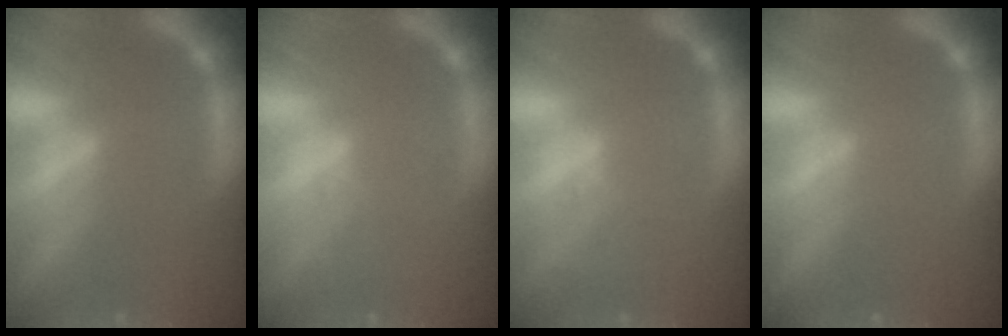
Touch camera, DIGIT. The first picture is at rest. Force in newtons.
{"total": 1.0}
{"total": 1.5}
{"total": 0.0}